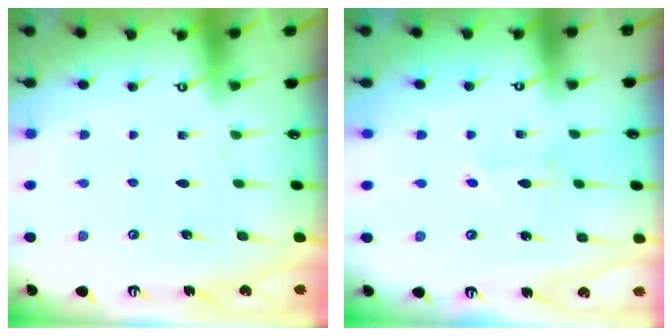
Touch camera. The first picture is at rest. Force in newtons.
{"total": 2.0, "press": 2.0, "slide": 0.2}